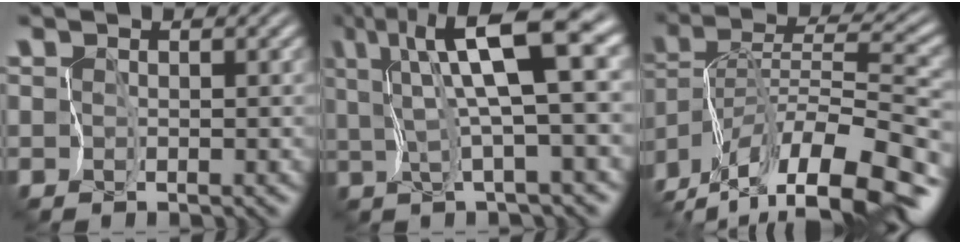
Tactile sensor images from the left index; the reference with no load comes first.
{"total": 9.4, "force": [4.1, 1.7, 8.3], "torque": [-0.162, 0.015, 0.065]}
{"total": 13.9, "force": [-10.4, 2.9, 8.8], "torque": [-0.169, 0.022, -0.169]}